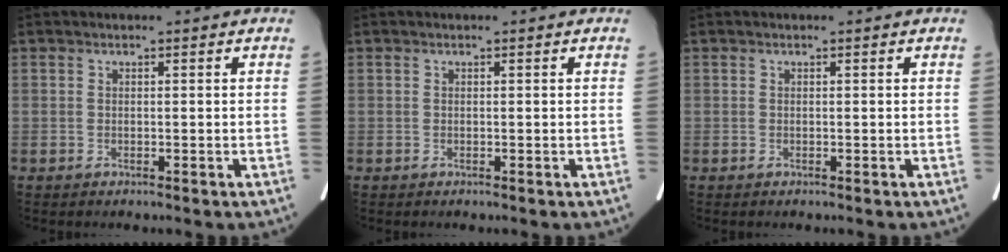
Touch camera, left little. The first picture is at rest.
{"total": 0.0}
{"total": 0.0}